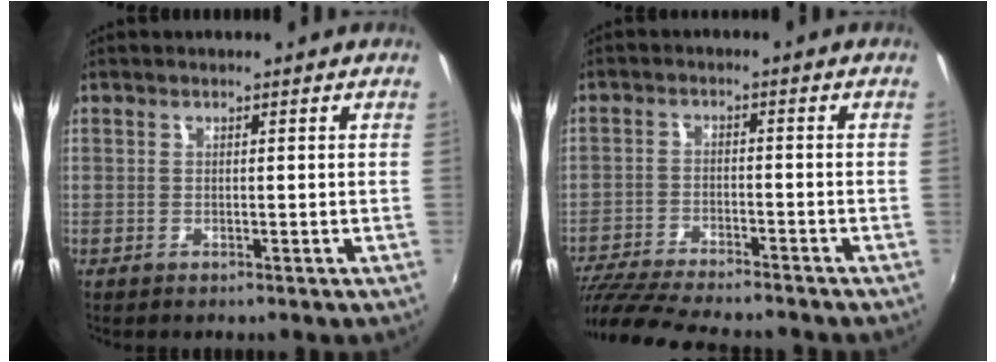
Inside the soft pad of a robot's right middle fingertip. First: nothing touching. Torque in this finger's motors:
{"motor_torque": [1.06, -1.08, 0.20, 0.07]}